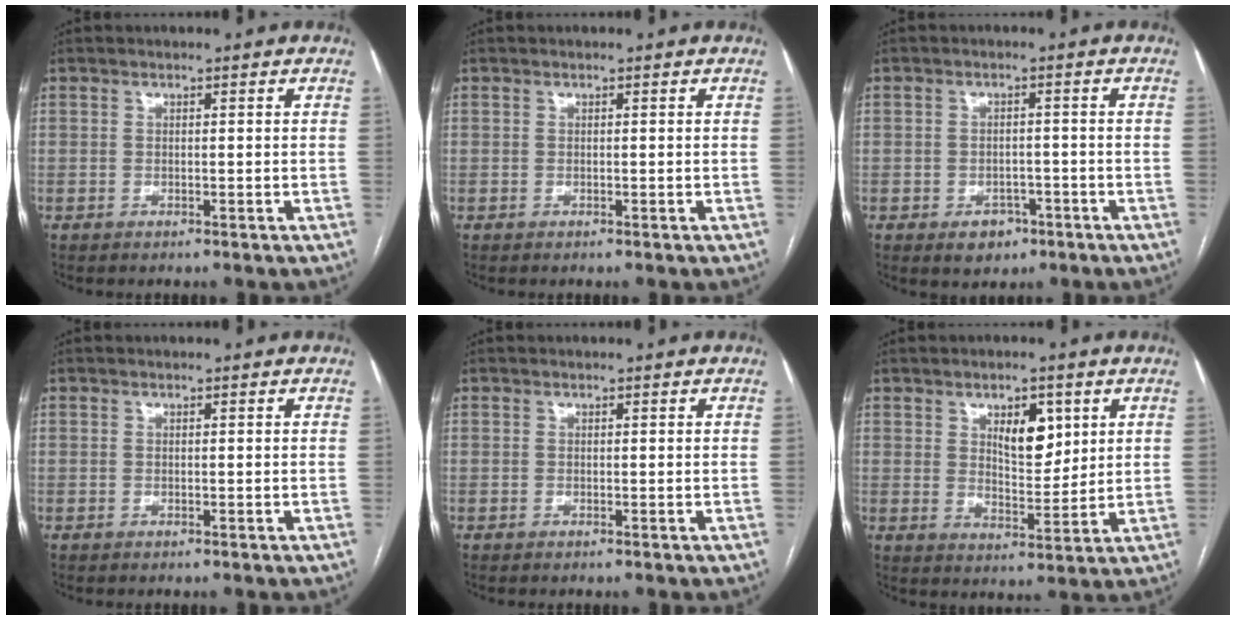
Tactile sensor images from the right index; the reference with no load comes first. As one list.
[{"total": 0.0}, {"total": 3.9, "force": [-2.1, 2.9, 1.6], "torque": [-0.015, 0.006, -0.020]}, {"total": 0.0}, {"total": 0.0}, {"total": 6.8, "force": [2.9, 3.1, 5.2], "torque": [-0.082, -0.002, 0.052]}]